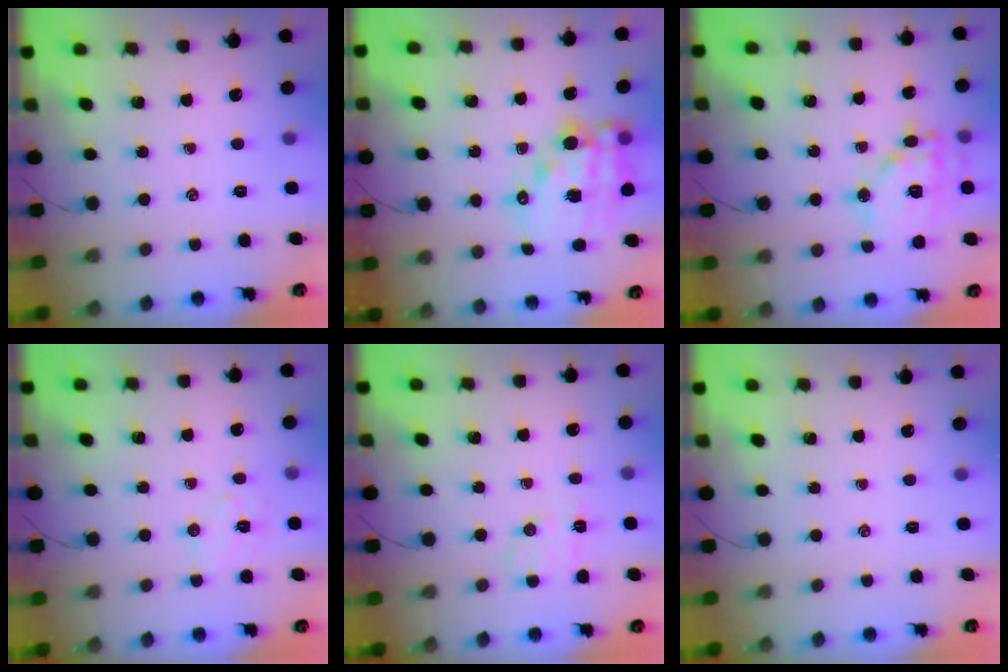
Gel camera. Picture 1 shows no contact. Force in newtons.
{"total": 15.7, "press": 15.3, "slide": 3.5}
{"total": 15.1, "press": 15.0, "slide": 1.3}
{"total": 6.8, "press": 6.8, "slide": 0.9}
{"total": 7.9, "press": 7.8, "slide": 1.4}
{"total": 0.0}